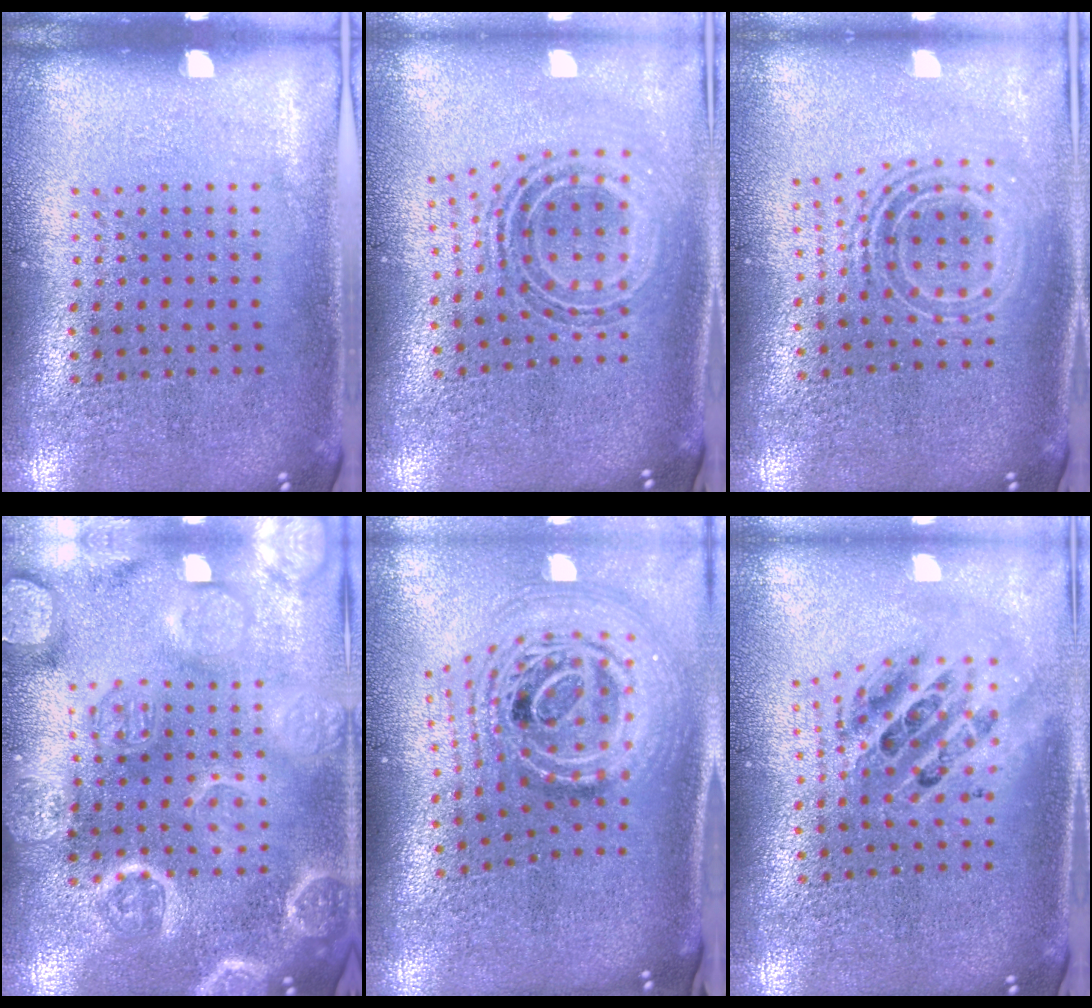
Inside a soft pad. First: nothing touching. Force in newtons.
{"total": 0.9, "press": 0.9, "slide": 0.4}
{"total": 1.9, "press": 1.5, "slide": 1.2}
{"total": 3.9, "press": 3.9, "slide": 0.4}
{"total": 2.7, "press": 1.9, "slide": 1.9}
{"total": 2.1, "press": 1.6, "slide": 1.4}